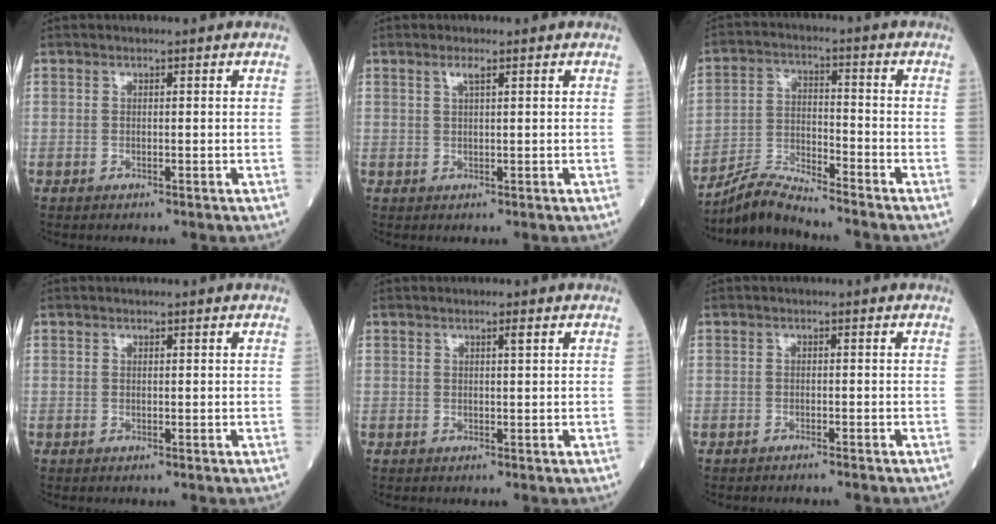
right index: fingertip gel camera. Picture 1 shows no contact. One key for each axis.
{"total": 1.4, "fx": 0.8, "fy": 0.0, "fz": 1.1, "tx": -0.024, "ty": 0.003, "tz": 0.015}
{"total": 6.9, "fx": -6.8, "fy": -0.5, "fz": 1.0, "tx": -0.026, "ty": -0.007, "tz": -0.128}
{"total": 0.0}
{"total": 0.8, "fx": 0.4, "fy": -0.1, "fz": 0.7, "tx": -0.013, "ty": -0.001, "tz": 0.008}
{"total": 2.1, "fx": -2.0, "fy": -0.2, "fz": 0.8, "tx": -0.013, "ty": 0.001, "tz": -0.023}